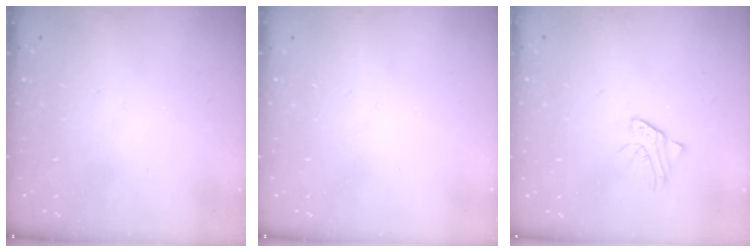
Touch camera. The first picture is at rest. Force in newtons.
{"total": 0.0}
{"total": 2.5, "press": 2.5, "slide": 0.2}